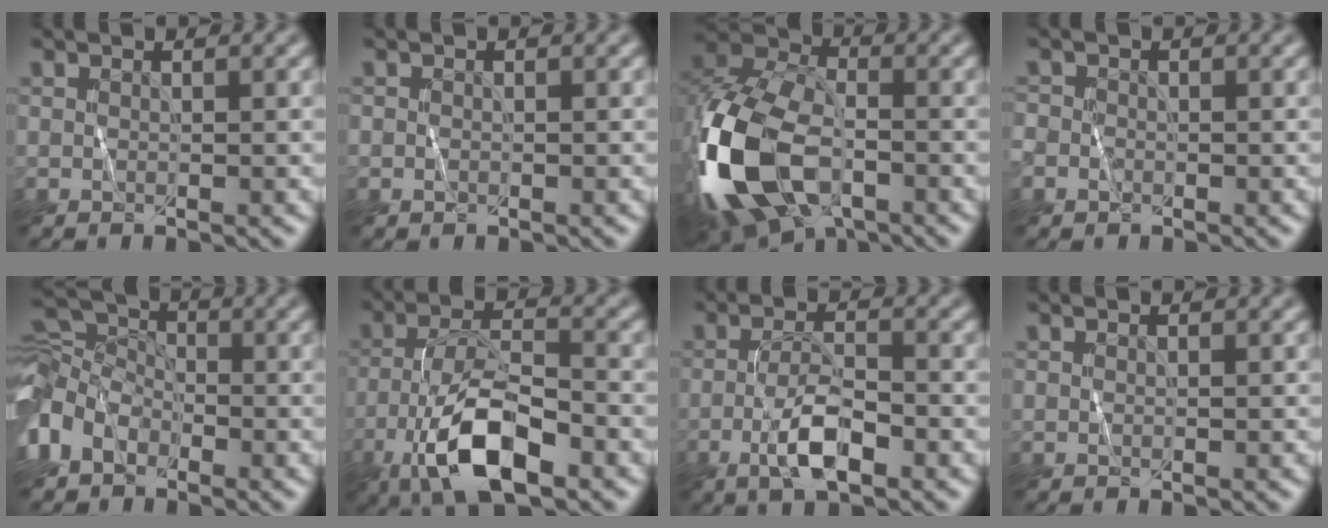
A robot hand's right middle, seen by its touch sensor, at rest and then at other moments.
{"total": 0.7, "force": [-0.1, 0.6, 0.3], "torque": [-0.002, -0.003, -0.004]}
{"total": 14.1, "force": [-5.5, 8.0, 10.3], "torque": [-0.228, -0.019, -0.113]}
{"total": 1.9, "force": [-0.6, 1.6, 0.7], "torque": [-0.004, -0.003, -0.009]}
{"total": 5.3, "force": [-1.6, 4.0, 3.0], "torque": [-0.062, 0.011, -0.056]}
{"total": 9.2, "force": [-4.4, 3.3, 7.3], "torque": [-0.134, 0.005, -0.086]}
{"total": 4.4, "force": [-1.8, 1.4, 3.7], "torque": [-0.073, 0.001, -0.036]}
{"total": 0.0}